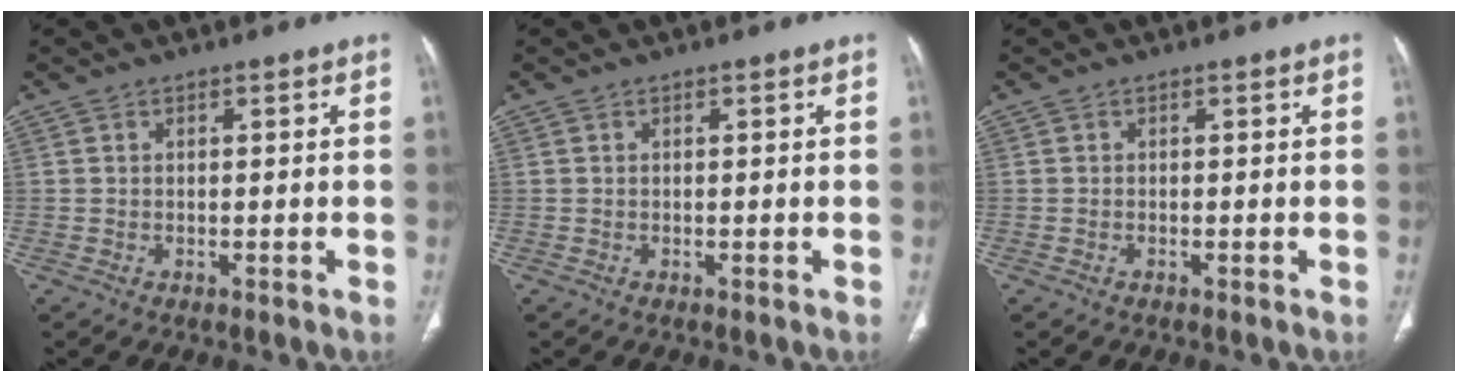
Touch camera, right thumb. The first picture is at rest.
{"total": 0.0}
{"total": 0.0}